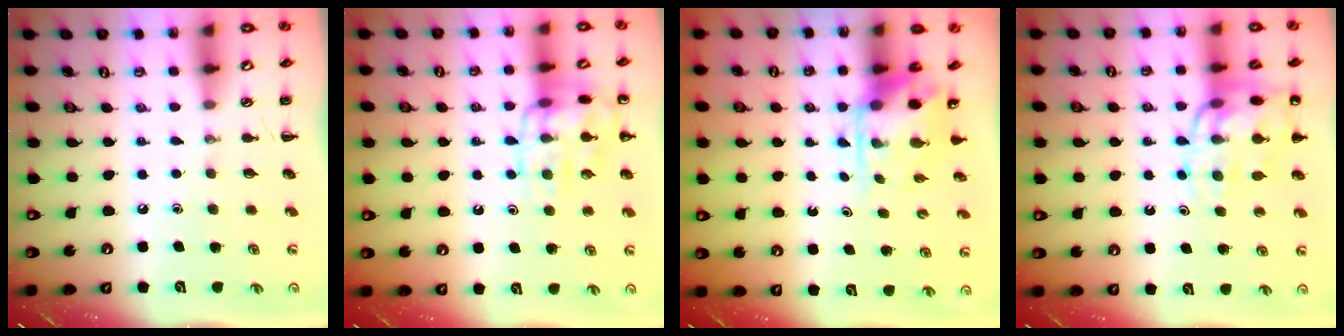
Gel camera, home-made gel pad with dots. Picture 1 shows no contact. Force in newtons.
{"total": 15.5, "press": 15.4, "slide": 1.3}
{"total": 4.5, "press": 4.4, "slide": 1.0}
{"total": 14.0, "press": 13.7, "slide": 2.7}